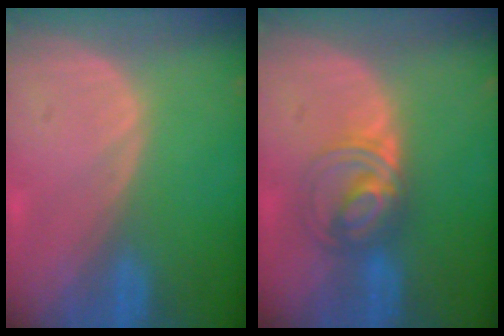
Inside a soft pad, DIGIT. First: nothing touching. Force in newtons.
{"total": 5.6, "press": 5.6, "slide": 0.5}